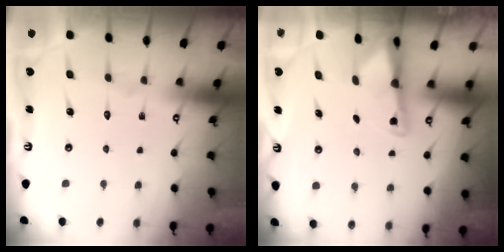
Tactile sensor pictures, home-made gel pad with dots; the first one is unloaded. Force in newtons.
{"total": 3.6, "press": 3.5, "slide": 0.5}